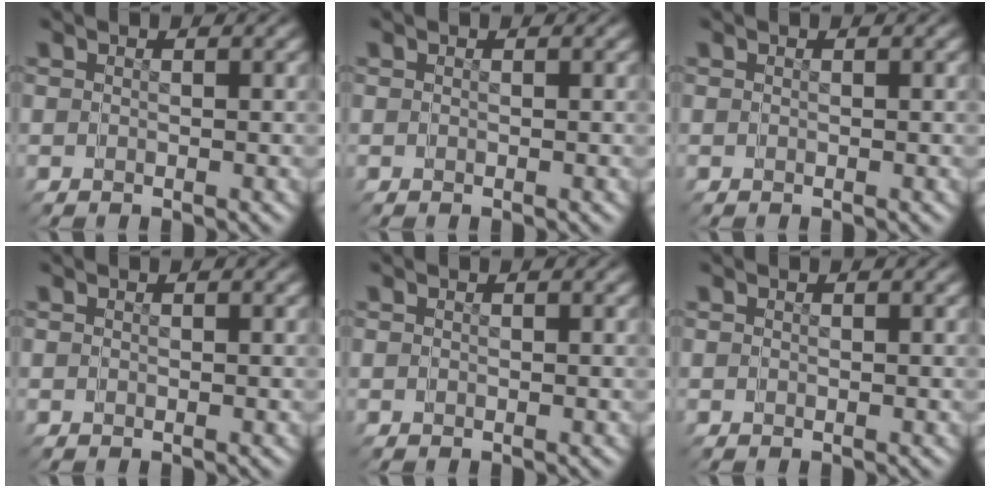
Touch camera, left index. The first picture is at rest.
{"total": 0.0}
{"total": 0.0}
{"total": 0.0}
{"total": 0.0}
{"total": 0.0}